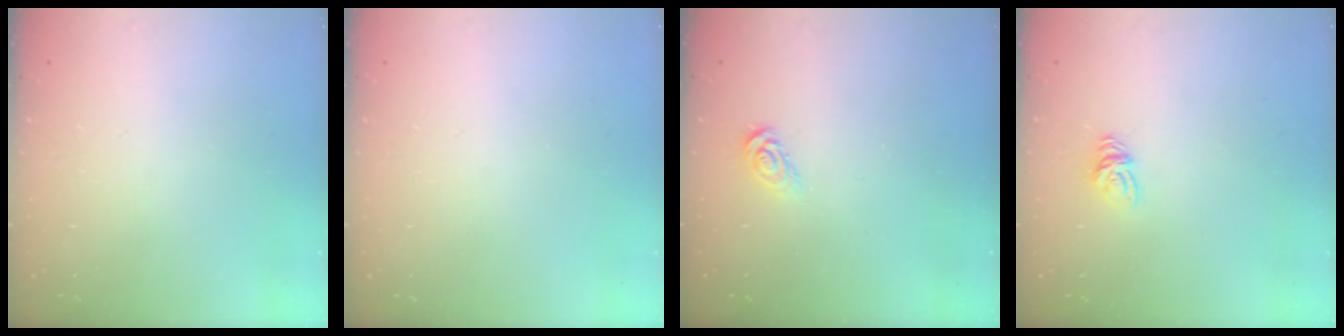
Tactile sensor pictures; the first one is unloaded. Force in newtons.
{"total": 0.0}
{"total": 3.6, "press": 3.6, "slide": 0.1}
{"total": 5.8, "press": 5.8, "slide": 0.4}